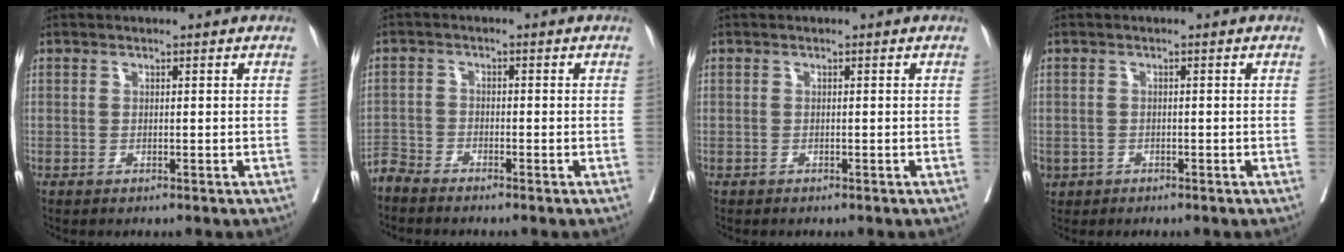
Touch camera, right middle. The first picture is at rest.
{"total": 2.5, "force": [-2.5, 0.0, -0.2], "torque": [0.007, -0.012, -0.052]}
{"total": 0.0}
{"total": 2.4, "force": [-1.4, 1.9, 0.5], "torque": [-0.015, -0.003, -0.023]}